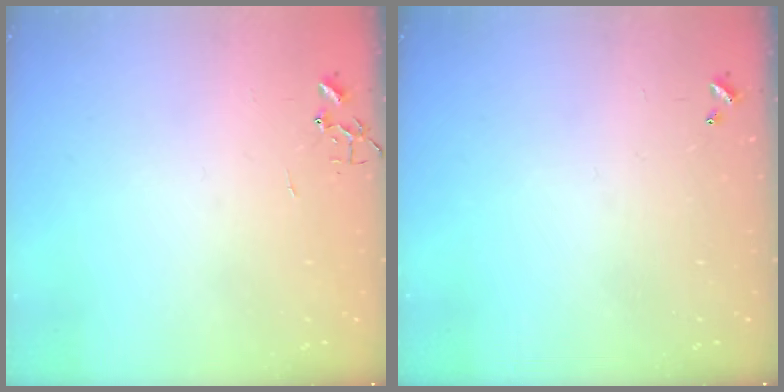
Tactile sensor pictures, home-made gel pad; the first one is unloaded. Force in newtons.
{"total": 0.0}